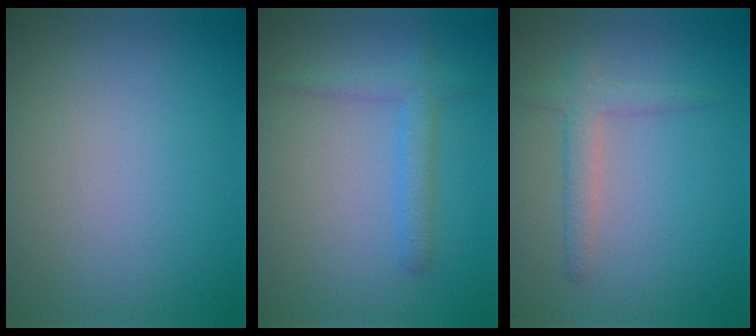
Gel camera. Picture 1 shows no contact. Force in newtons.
{"total": 2.1, "press": 2.1, "slide": 0.2}
{"total": 2.1, "press": 2.1, "slide": 0.1}